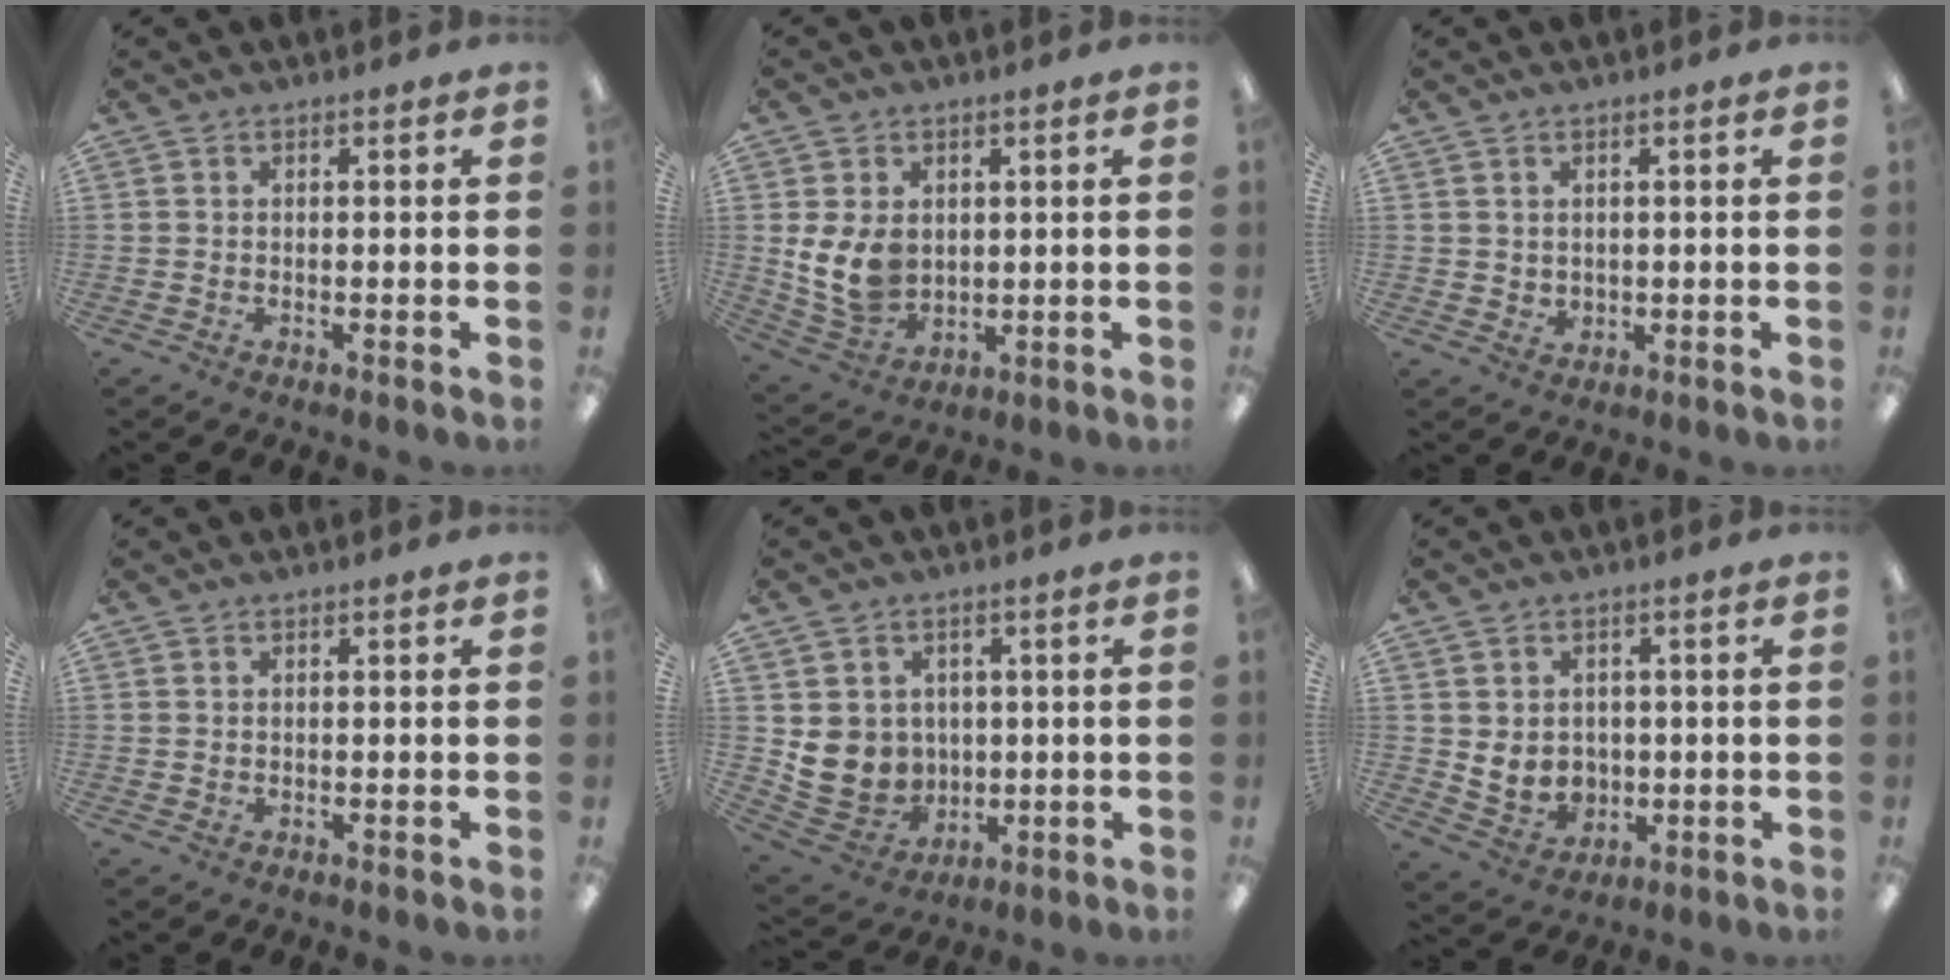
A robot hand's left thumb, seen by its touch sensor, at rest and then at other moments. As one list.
[{"total": 9.4, "force": [1.6, 7.2, 5.8], "torque": [-0.131, -0.005, 0.032]}, {"total": 2.3, "force": [1.6, 1.6, 0.4], "torque": [-0.002, -0.006, 0.029]}, {"total": 0.6, "force": [0.4, 0.5, 0.2], "torque": [-0.004, 0.003, 0.006]}, {"total": 7.7, "force": [1.3, 7.5, 0.9], "torque": [-0.036, -0.004, 0.038]}, {"total": 6.3, "force": [0.9, 5.7, 2.5], "torque": [-0.055, -0.004, 0.022]}]